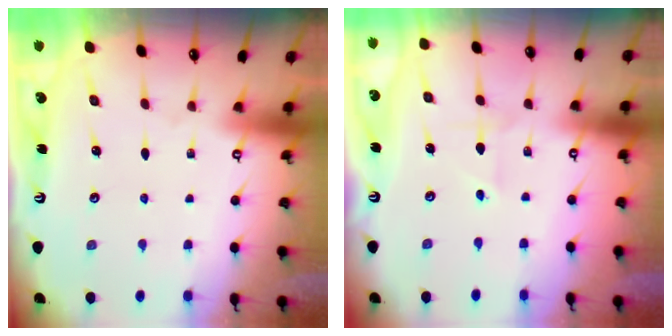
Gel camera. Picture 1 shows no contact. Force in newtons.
{"total": 1.9, "press": 1.9, "slide": 0.2}